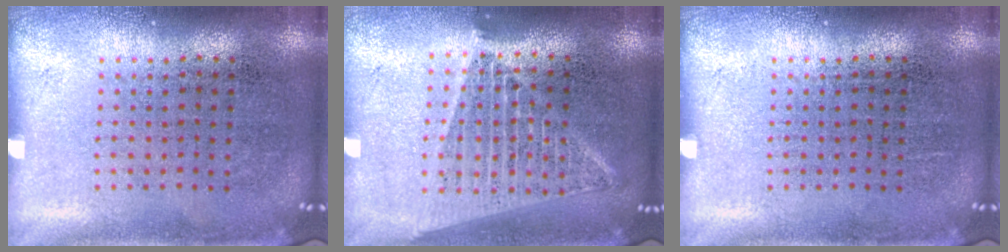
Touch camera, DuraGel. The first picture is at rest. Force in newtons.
{"total": 1.6, "press": 1.5, "slide": 0.7}
{"total": 0.0}